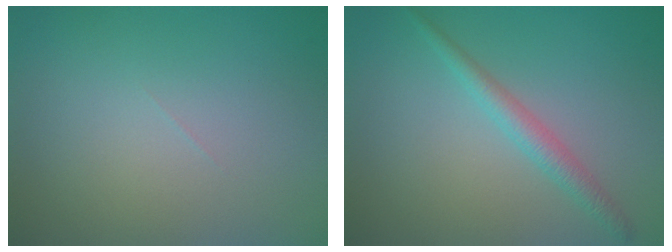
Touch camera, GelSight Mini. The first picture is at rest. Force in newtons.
{"total": 2.2, "press": 2.2, "slide": 0.1}